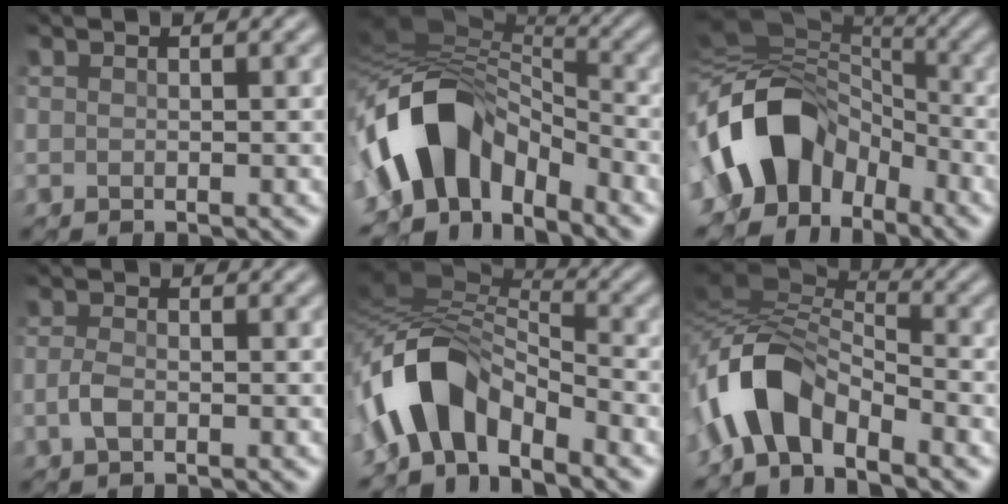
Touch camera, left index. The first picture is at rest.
{"total": 10.1, "force": [-4.9, 6.2, 6.3], "torque": [-0.109, 0.018, -0.098]}
{"total": 12.0, "force": [-5.2, 8.4, 6.9], "torque": [-0.136, 0.000, -0.103]}
{"total": 1.4, "force": [-0.8, 0.3, 1.0], "torque": [-0.032, 0.000, -0.018]}
{"total": 7.5, "force": [-4.2, 3.5, 5.1], "torque": [-0.091, 0.013, -0.085]}
{"total": 6.7, "force": [-3.8, 2.7, 4.7], "torque": [-0.099, 0.013, -0.084]}